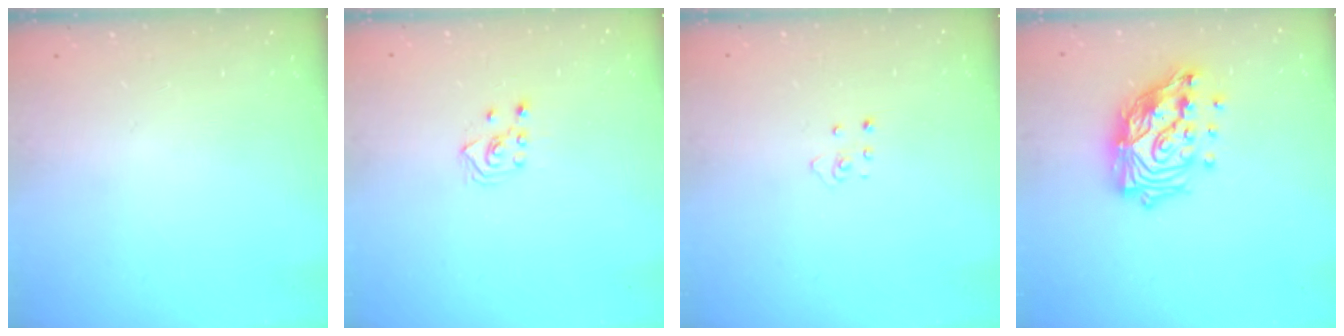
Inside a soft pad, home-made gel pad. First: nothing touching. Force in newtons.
{"total": 3.7, "press": 3.7, "slide": 0.7}
{"total": 2.9, "press": 2.9, "slide": 0.2}
{"total": 18.2, "press": 18.1, "slide": 1.6}